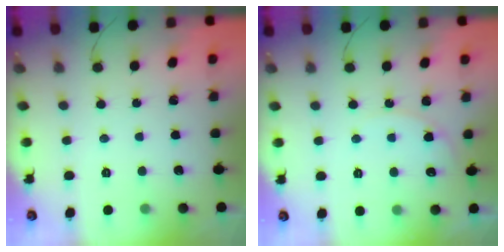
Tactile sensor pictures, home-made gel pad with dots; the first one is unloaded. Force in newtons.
{"total": 6.0, "press": 6.0, "slide": 0.4}